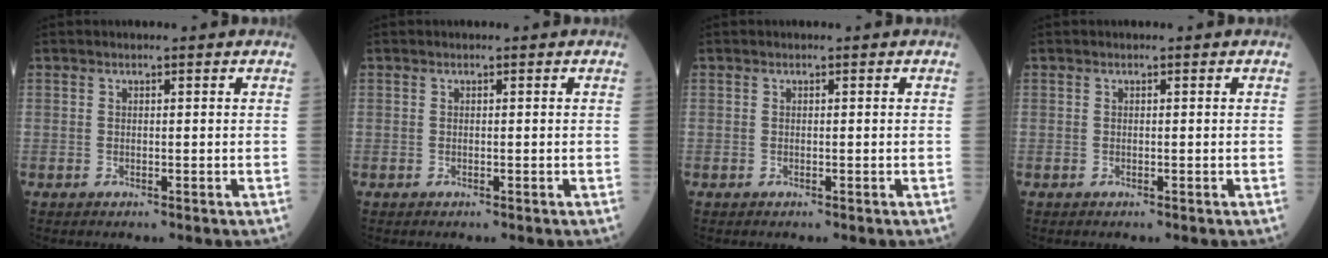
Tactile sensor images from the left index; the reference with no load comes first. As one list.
[{"total": 0.0}, {"total": 0.0}, {"total": 0.0}]